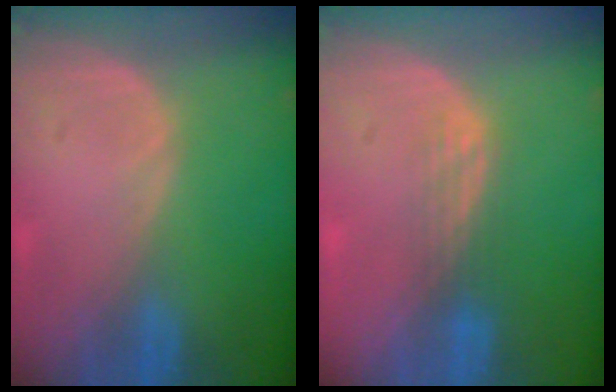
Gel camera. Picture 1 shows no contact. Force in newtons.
{"total": 2.9, "press": 2.5, "slide": 1.5}